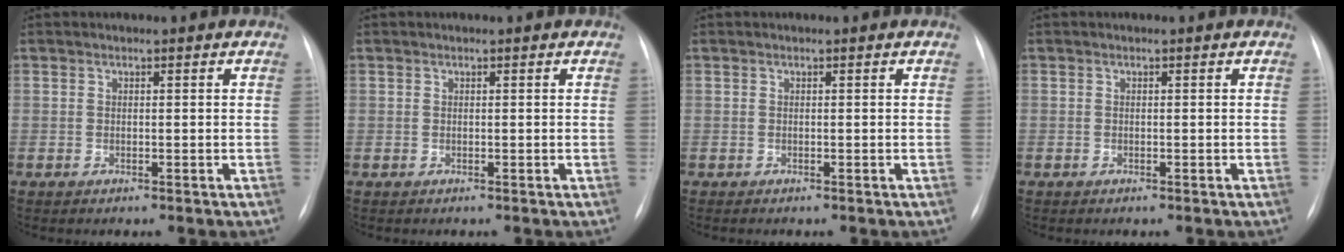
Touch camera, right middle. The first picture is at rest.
{"total": 0.0}
{"total": 0.0}
{"total": 0.0}